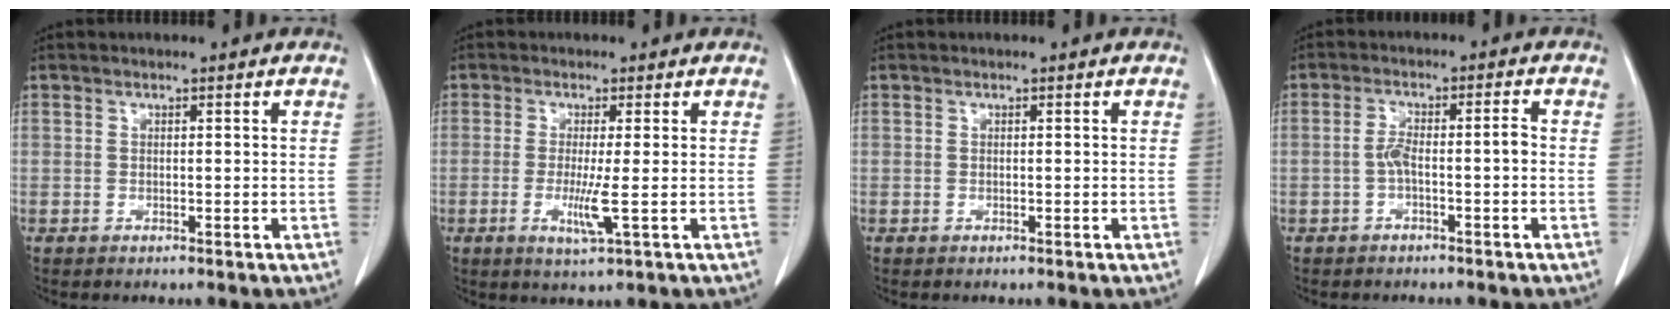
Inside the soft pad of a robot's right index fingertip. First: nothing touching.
{"total": 4.2, "force": [-0.8, -0.4, 4.1], "torque": [-0.084, -0.013, -0.012]}
{"total": 0.0}
{"total": 3.8, "force": [-1.0, 0.7, 3.6], "torque": [-0.066, 0.015, -0.016]}